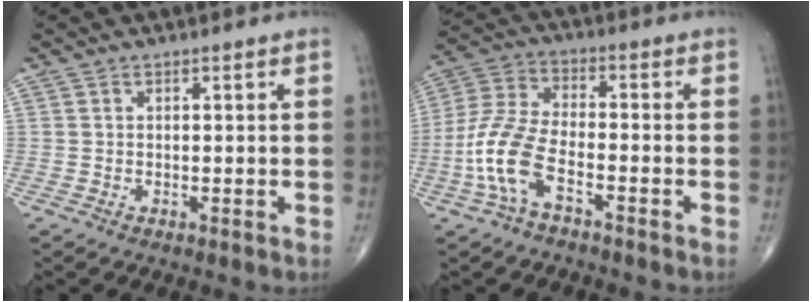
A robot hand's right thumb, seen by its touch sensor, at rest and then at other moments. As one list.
[{"total": 10.8, "force": [-4.5, 4.7, 8.6], "torque": [-0.198, 0.031, -0.094]}]